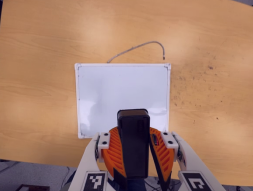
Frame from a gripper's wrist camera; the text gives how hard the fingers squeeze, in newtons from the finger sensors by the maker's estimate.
{"total": 11.0, "left": 10.8, "right": 11.2}